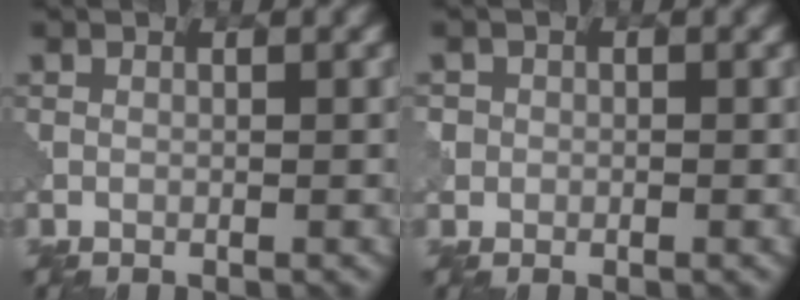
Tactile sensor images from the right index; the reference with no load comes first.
{"total": 1.4, "force": [0.0, 1.4, -0.1], "torque": [0.013, 0.006, 0.000]}